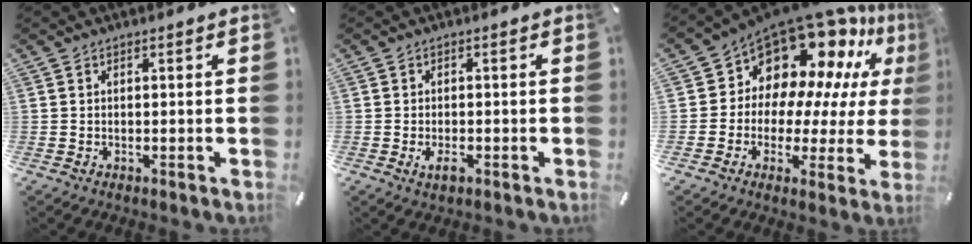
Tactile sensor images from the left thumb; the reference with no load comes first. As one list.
[{"total": 2.8, "force": [-1.1, 1.4, 2.2], "torque": [-0.051, -0.001, -0.023]}, {"total": 14.6, "force": [10.8, 8.9, 4.0], "torque": [-0.074, -0.106, 0.194]}]